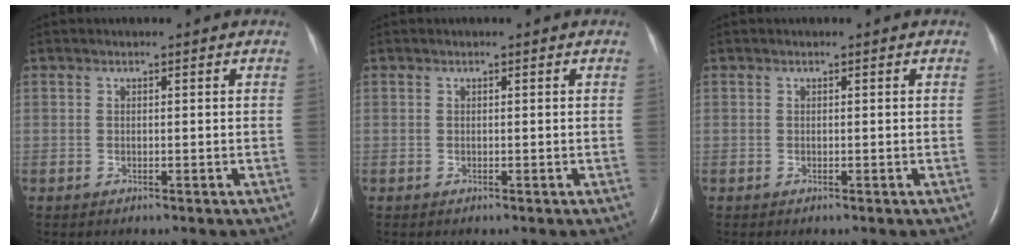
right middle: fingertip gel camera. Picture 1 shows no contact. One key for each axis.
{"total": 0.0}
{"total": 0.0}